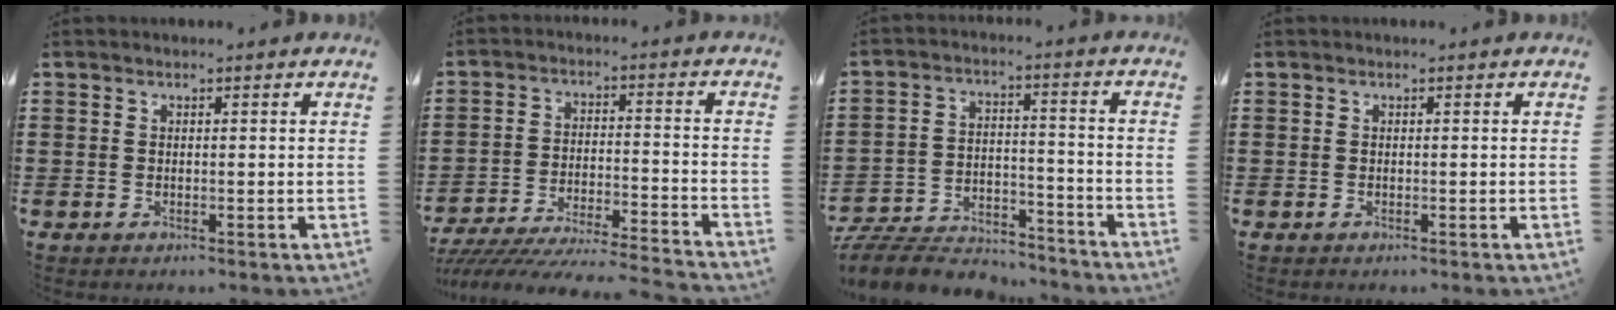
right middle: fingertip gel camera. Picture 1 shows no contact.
{"total": 6.4, "force": [-6.1, 0.1, 1.7], "torque": [-0.037, -0.006, -0.124]}
{"total": 8.1, "force": [-7.8, 1.7, 1.6], "torque": [-0.033, 0.019, -0.153]}
{"total": 0.0}